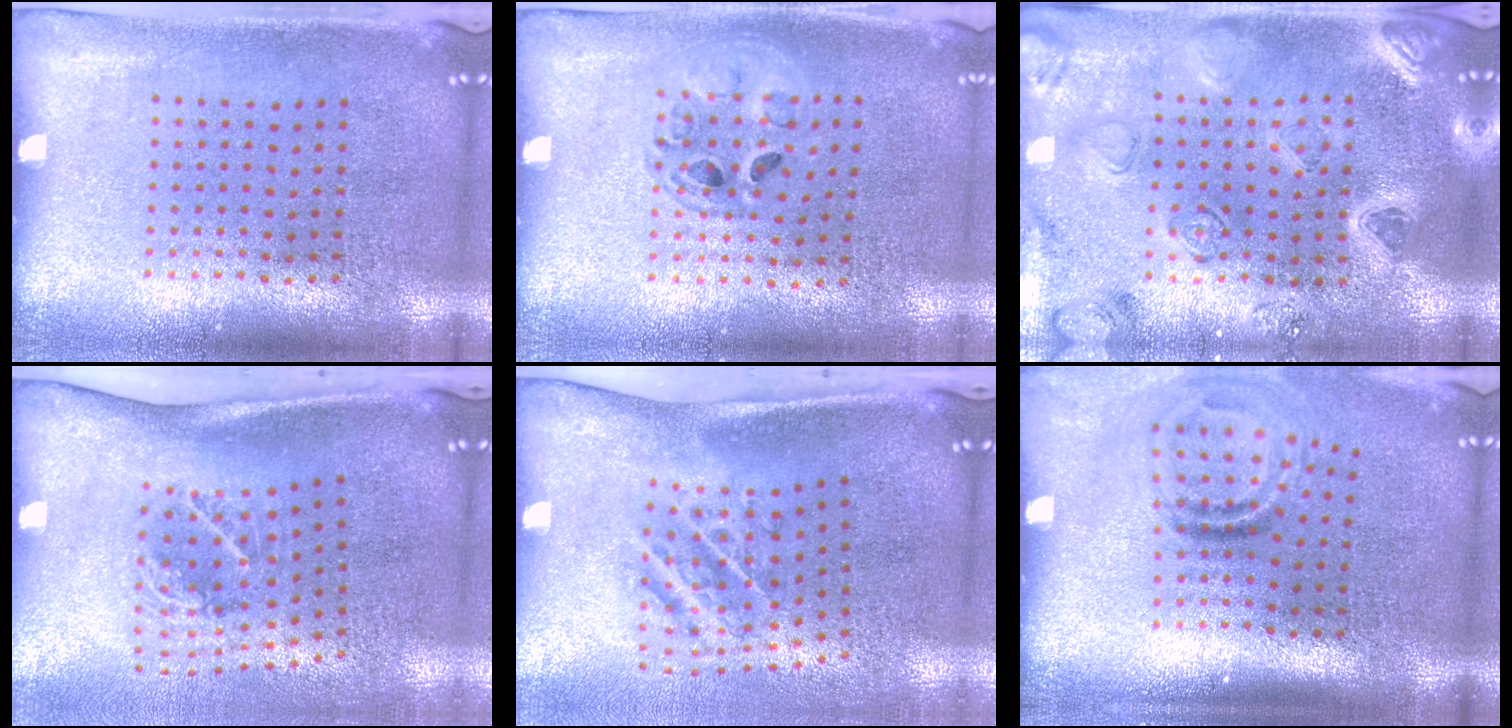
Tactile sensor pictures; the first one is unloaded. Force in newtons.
{"total": 1.3, "press": 1.2, "slide": 0.2}
{"total": 2.3, "press": 2.2, "slide": 0.3}
{"total": 2.0, "press": 1.3, "slide": 1.6}
{"total": 2.0, "press": 1.2, "slide": 1.6}
{"total": 1.8, "press": 1.0, "slide": 1.5}